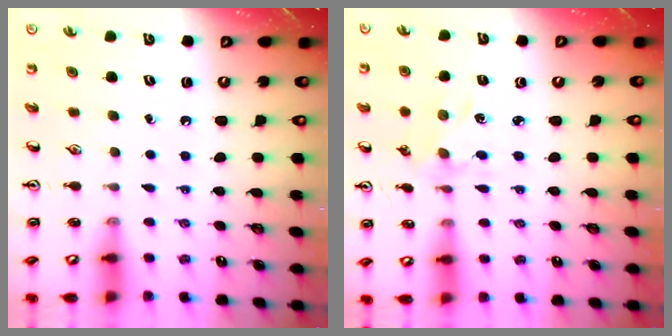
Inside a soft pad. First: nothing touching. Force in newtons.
{"total": 2.0, "press": 1.9, "slide": 0.4}